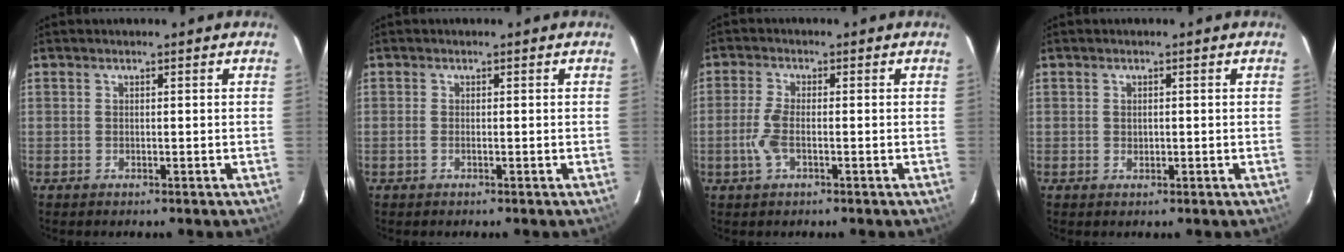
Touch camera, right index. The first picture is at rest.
{"total": 1.0, "force": [-0.3, 0.3, 0.9], "torque": [-0.020, 0.000, -0.008]}
{"total": 4.6, "force": [-1.3, 1.5, 4.2], "torque": [-0.097, 0.000, -0.027]}
{"total": 1.1, "force": [0.1, 0.8, 0.7], "torque": [-0.010, 0.003, 0.002]}